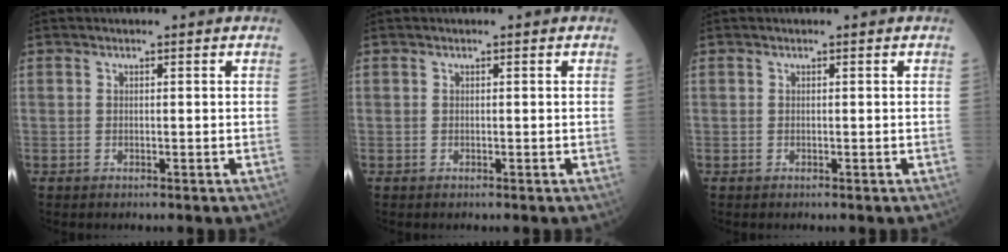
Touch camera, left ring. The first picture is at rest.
{"total": 0.0}
{"total": 0.0}